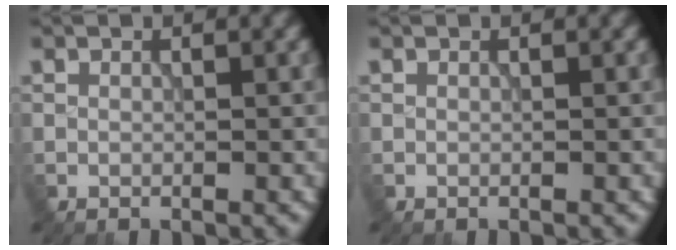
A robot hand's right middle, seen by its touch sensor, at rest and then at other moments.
{"total": 0.0}